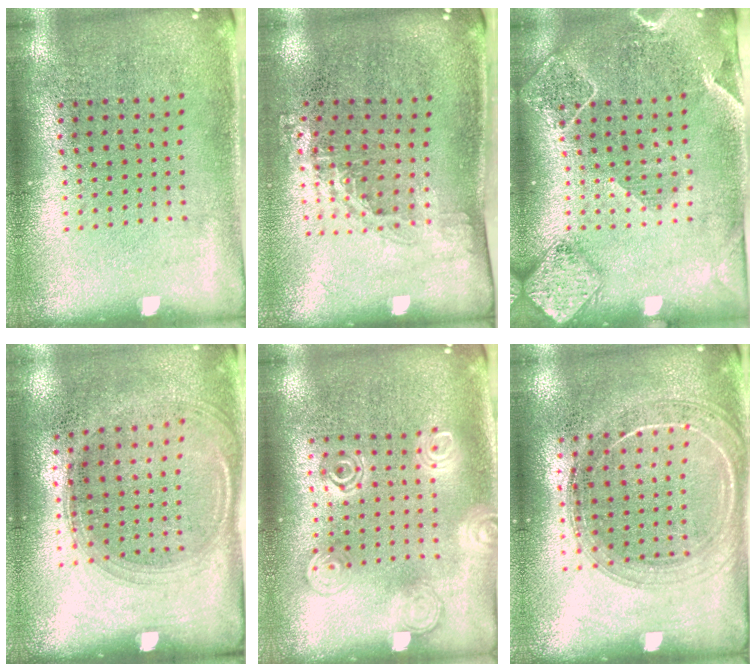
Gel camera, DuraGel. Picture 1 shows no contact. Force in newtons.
{"total": 1.3, "press": 0.9, "slide": 0.9}
{"total": 2.0, "press": 1.9, "slide": 0.7}
{"total": 1.4, "press": 1.2, "slide": 0.7}
{"total": 1.3, "press": 1.3, "slide": 0.1}
{"total": 1.6, "press": 1.6, "slide": 0.4}